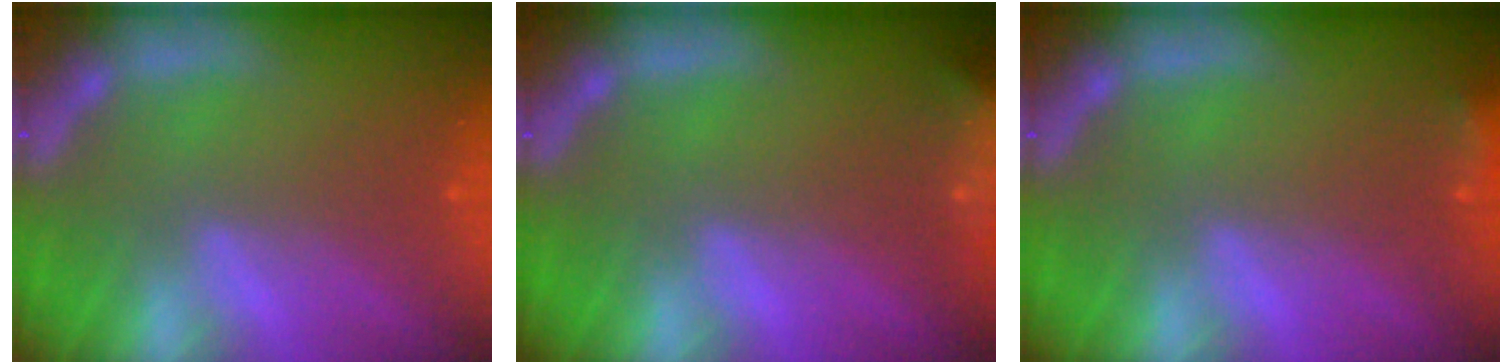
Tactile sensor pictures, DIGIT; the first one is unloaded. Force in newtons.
{"total": 9.5}
{"total": 1.9}